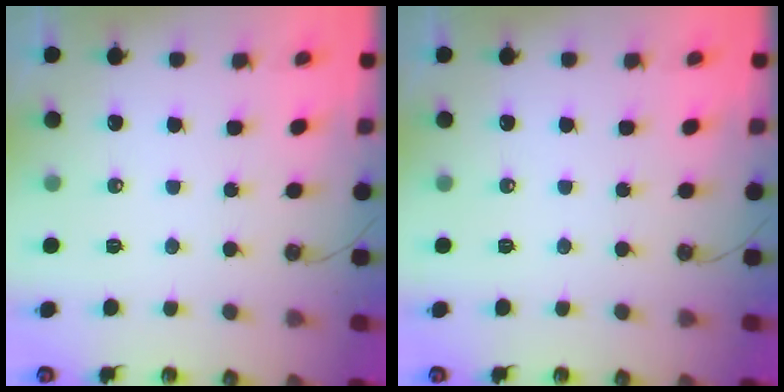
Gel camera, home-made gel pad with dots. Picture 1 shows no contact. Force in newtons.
{"total": 0.0}